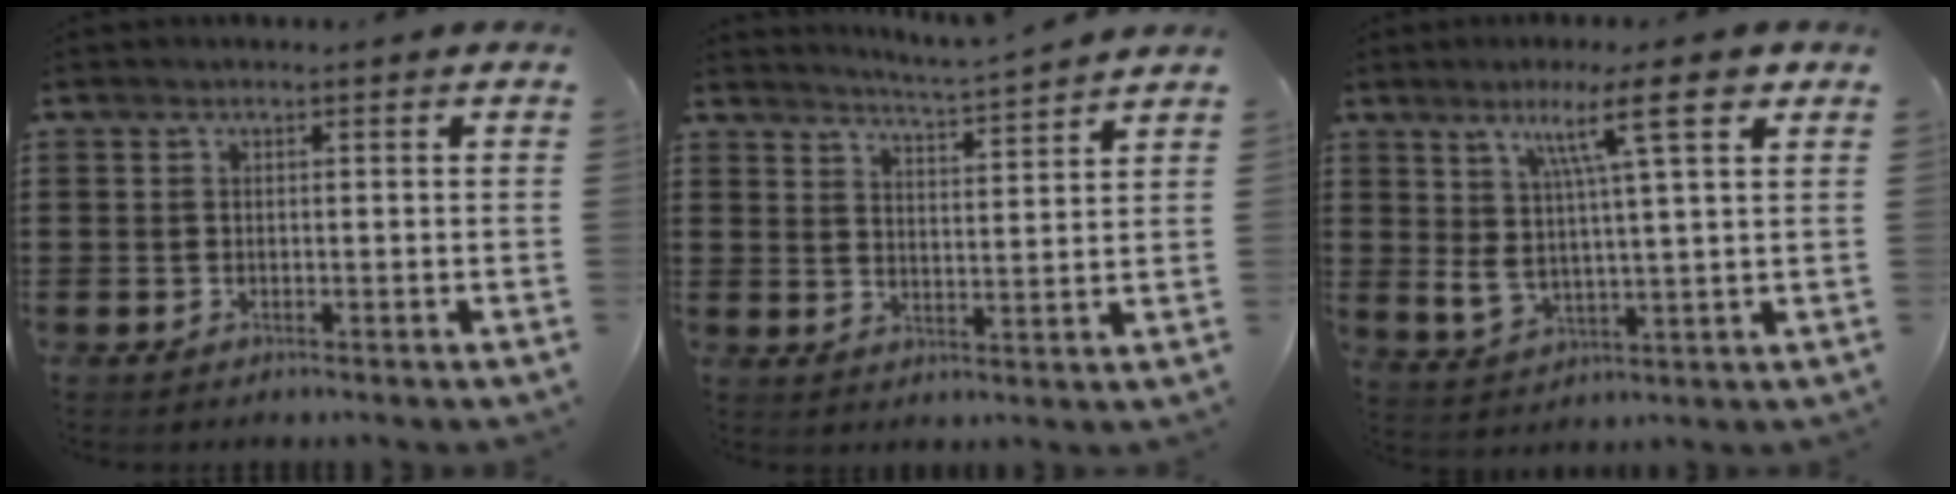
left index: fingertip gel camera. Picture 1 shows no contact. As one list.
[{"total": 3.6, "force": [3.5, -1.1, 0.3], "torque": [-0.022, -0.030, 0.056]}, {"total": 12.3, "force": [6.1, 2.6, 10.3], "torque": [-0.185, -0.015, 0.096]}]